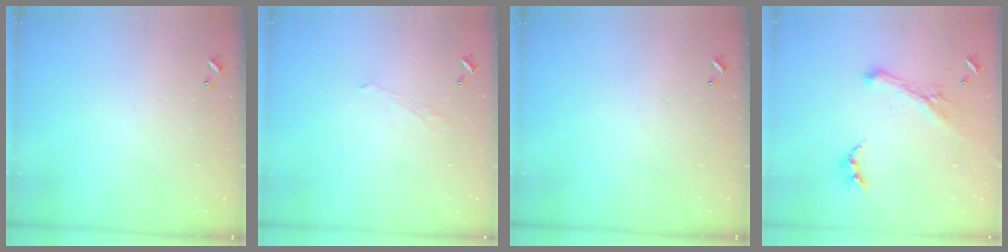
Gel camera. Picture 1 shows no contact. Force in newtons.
{"total": 0.7, "press": 0.4, "slide": 0.6}
{"total": 0.0}
{"total": 2.2, "press": 2.1, "slide": 0.5}